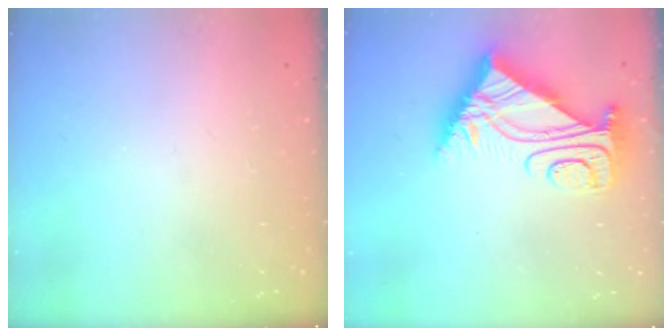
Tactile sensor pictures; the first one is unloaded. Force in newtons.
{"total": 11.1, "press": 11.1, "slide": 1.0}